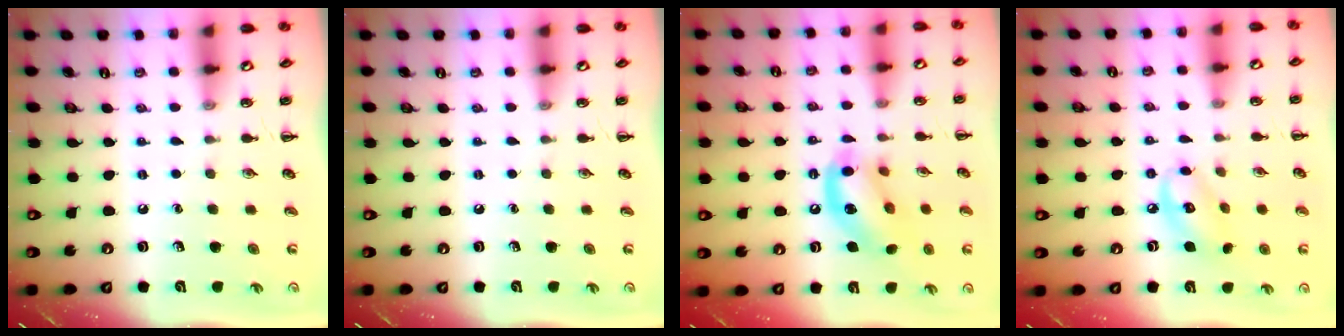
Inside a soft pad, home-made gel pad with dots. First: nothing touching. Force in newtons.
{"total": 0.0}
{"total": 13.0, "press": 12.7, "slide": 2.5}
{"total": 8.6, "press": 8.5, "slide": 1.3}